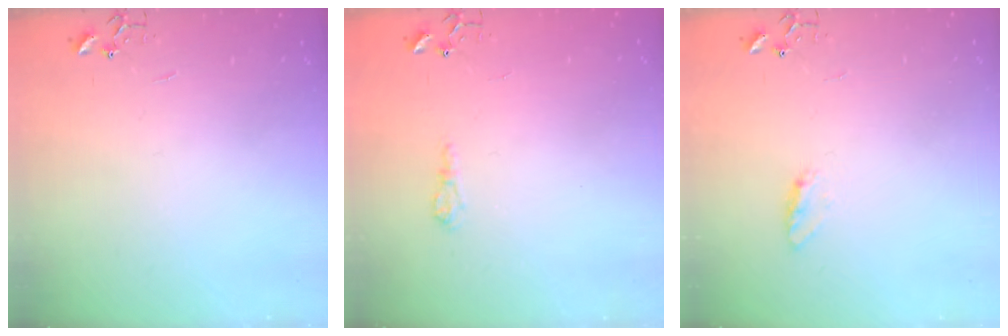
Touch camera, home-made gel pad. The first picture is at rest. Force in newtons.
{"total": 6.5, "press": 6.5, "slide": 0.7}
{"total": 5.0, "press": 5.0, "slide": 0.7}